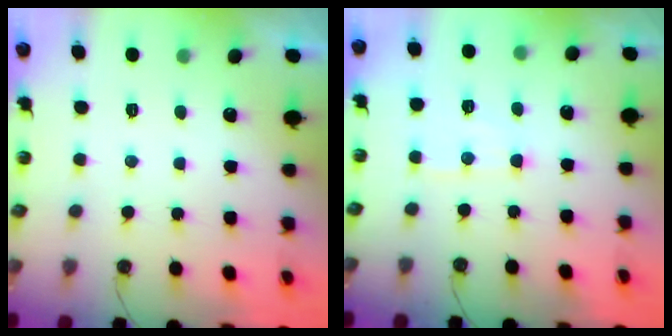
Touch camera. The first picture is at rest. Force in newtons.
{"total": 6.6, "press": 6.6, "slide": 0.3}